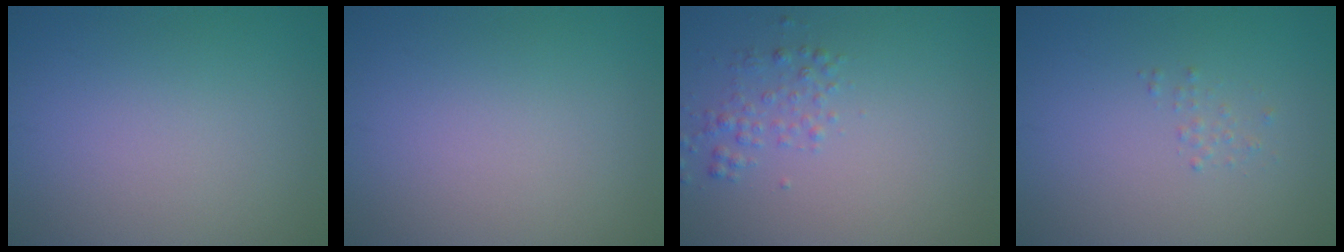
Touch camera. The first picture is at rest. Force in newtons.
{"total": 0.0}
{"total": 1.6, "press": 1.6, "slide": 0.0}
{"total": 0.6, "press": 0.6, "slide": 0.1}